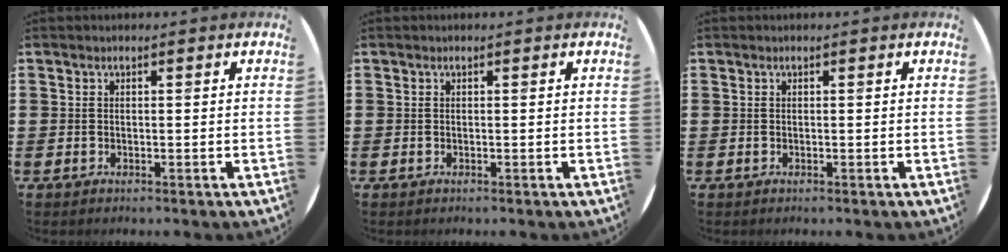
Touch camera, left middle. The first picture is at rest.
{"total": 0.0}
{"total": 0.0}